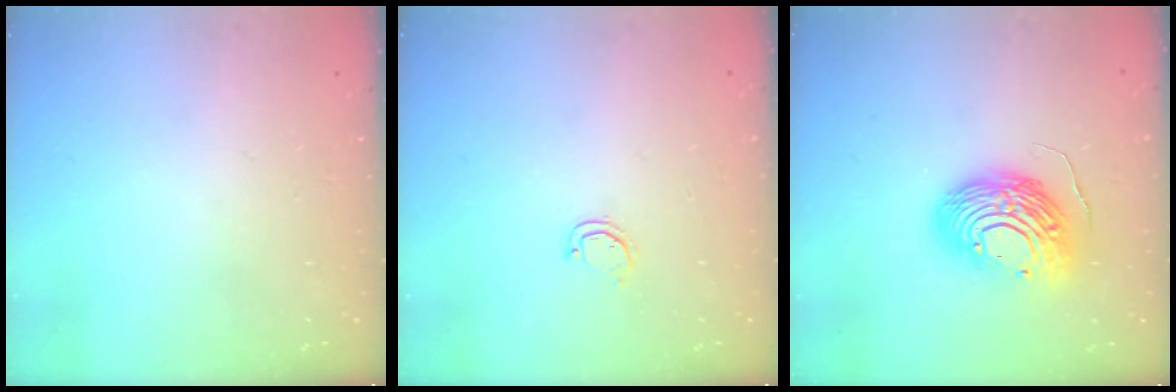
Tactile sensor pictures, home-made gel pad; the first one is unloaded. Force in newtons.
{"total": 3.2, "press": 3.2, "slide": 0.2}
{"total": 14.7, "press": 14.7, "slide": 1.3}